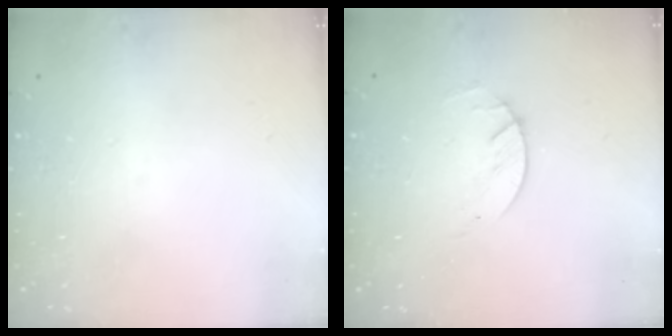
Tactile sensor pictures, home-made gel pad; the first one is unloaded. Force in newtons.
{"total": 1.7, "press": 1.6, "slide": 0.2}